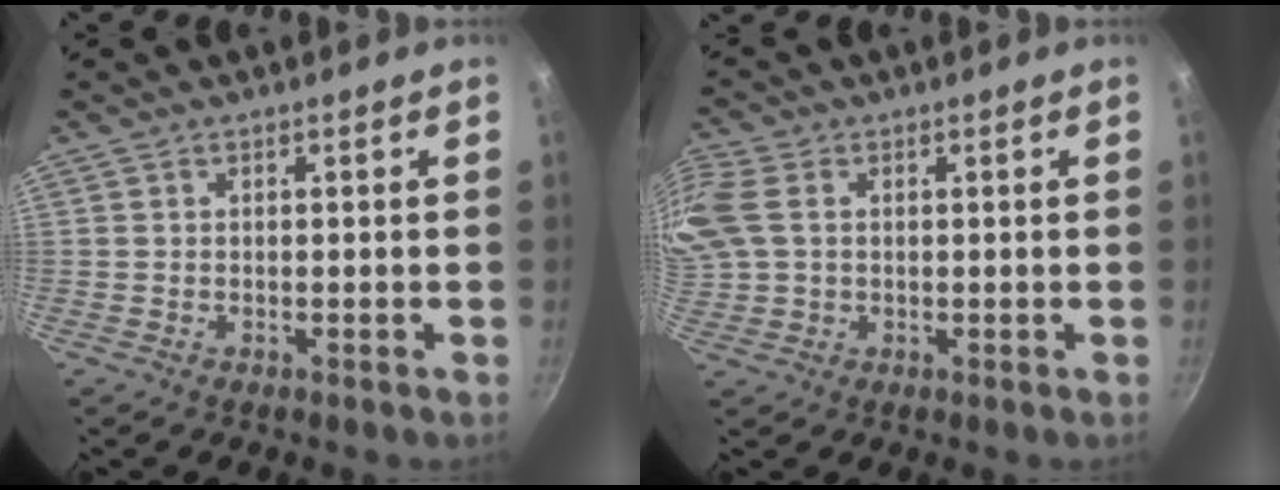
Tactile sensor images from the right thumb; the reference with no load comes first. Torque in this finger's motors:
{"motor_torque": [0.09, 0.43, 1.16, 0.10, 0.15]}